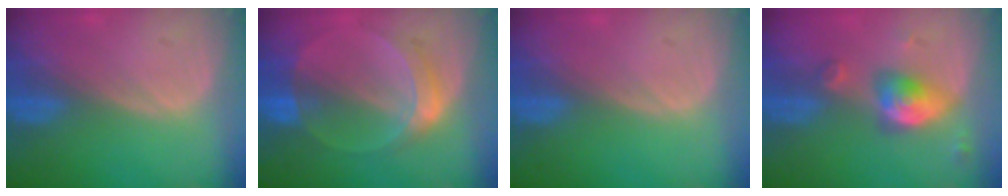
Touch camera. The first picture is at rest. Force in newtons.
{"total": 6.1, "press": 5.6, "slide": 2.4}
{"total": 0.0}
{"total": 5.1, "press": 5.1, "slide": 0.2}